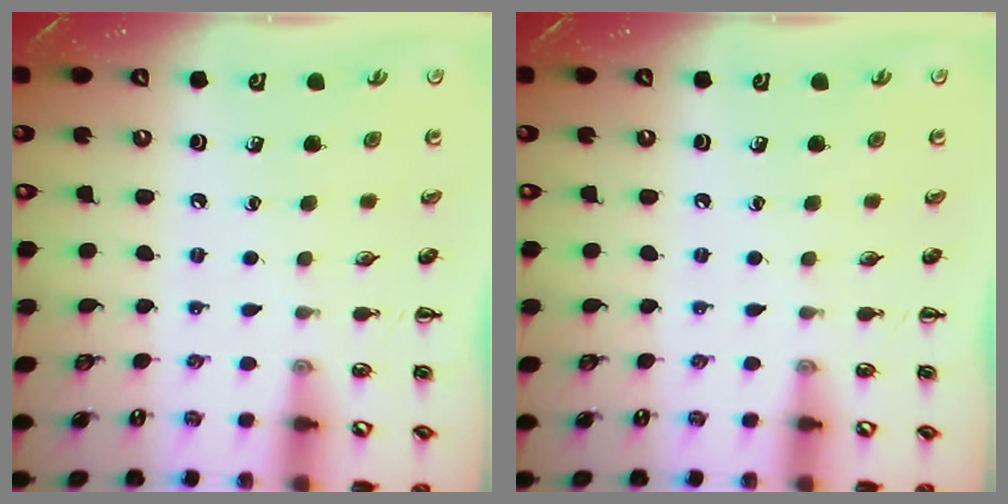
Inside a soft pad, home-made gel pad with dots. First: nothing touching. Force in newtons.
{"total": 0.0}